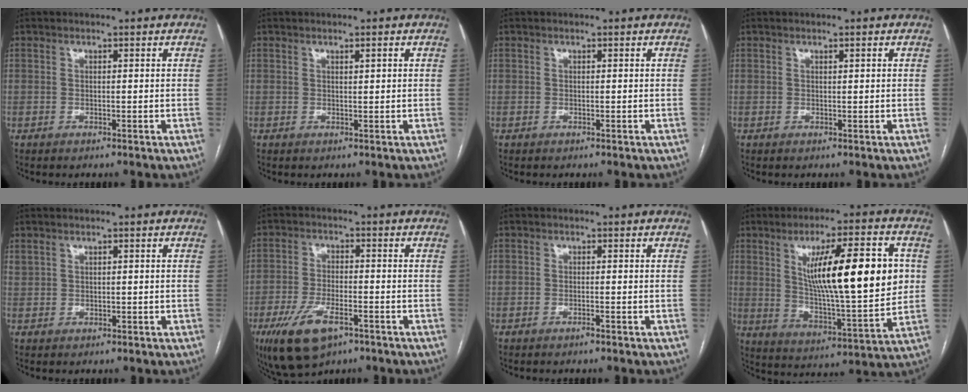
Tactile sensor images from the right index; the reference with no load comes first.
{"total": 0.9, "force": [0.5, 0.0, 0.8], "torque": [-0.013, 0.000, 0.007]}
{"total": 0.0}
{"total": 0.5, "force": [0.3, 0.0, 0.4], "torque": [-0.007, 0.001, 0.004]}
{"total": 1.2, "force": [0.8, 0.8, 0.5], "torque": [-0.013, 0.006, 0.022]}
{"total": 9.9, "force": [-5.4, 3.9, 7.4], "torque": [-0.146, -0.013, -0.088]}
{"total": 0.7, "force": [-0.5, 0.0, 0.6], "torque": [-0.014, -0.001, -0.007]}
{"total": 20.0, "force": [4.3, 3.4, 19.2], "torque": [-0.302, 0.002, 0.070]}